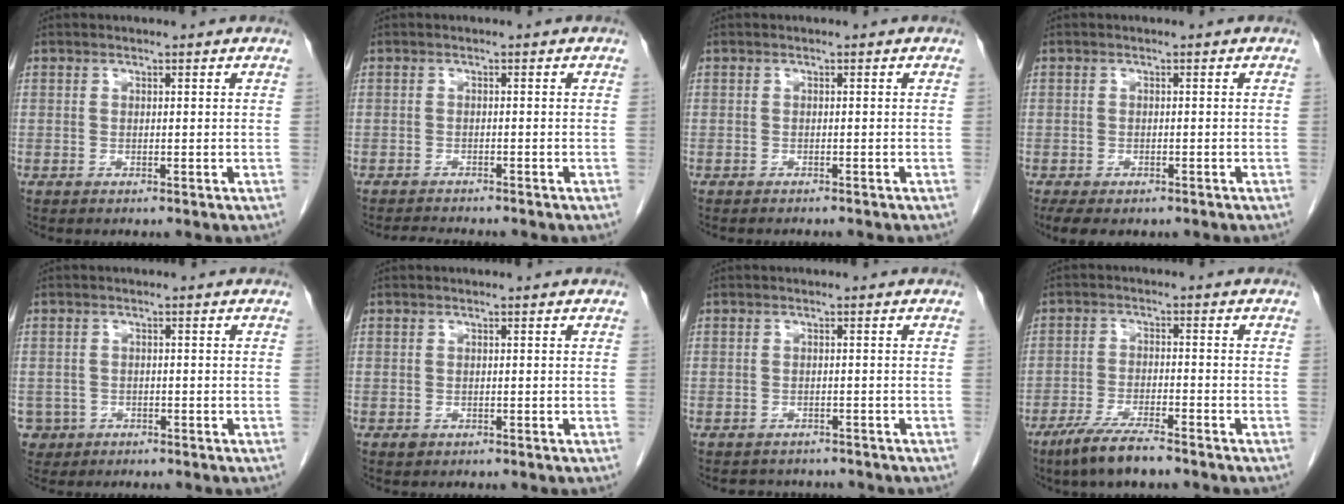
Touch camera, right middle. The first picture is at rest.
{"total": 3.4, "force": [-3.2, 0.2, 1.1], "torque": [-0.017, -0.012, -0.048]}
{"total": 3.2, "force": [-2.9, 0.5, 1.1], "torque": [-0.015, -0.004, -0.036]}
{"total": 4.8, "force": [-3.5, 2.3, 2.4], "torque": [-0.036, -0.010, -0.049]}
{"total": 3.2, "force": [-1.6, 2.8, 0.0], "torque": [0.000, 0.008, -0.028]}
{"total": 0.6, "force": [-0.3, 0.4, 0.2], "torque": [-0.004, 0.001, -0.003]}
{"total": 4.2, "force": [-3.8, 1.8, 0.4], "torque": [-0.006, 0.002, -0.046]}
{"total": 7.2, "force": [-5.4, 0.8, 4.7], "torque": [-0.095, -0.015, -0.096]}